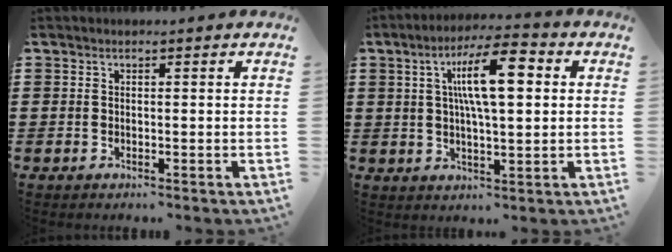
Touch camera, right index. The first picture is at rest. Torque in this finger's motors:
{"motor_torque": [2.14, 0.00, 0.43, 0.21]}